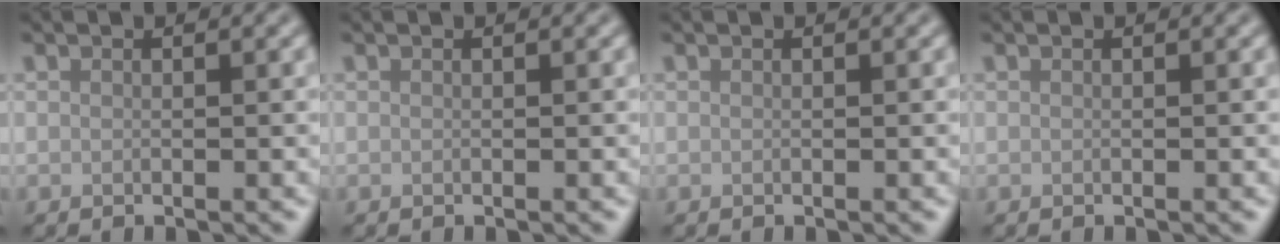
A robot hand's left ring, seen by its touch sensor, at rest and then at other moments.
{"total": 0.0}
{"total": 0.0}
{"total": 0.0}